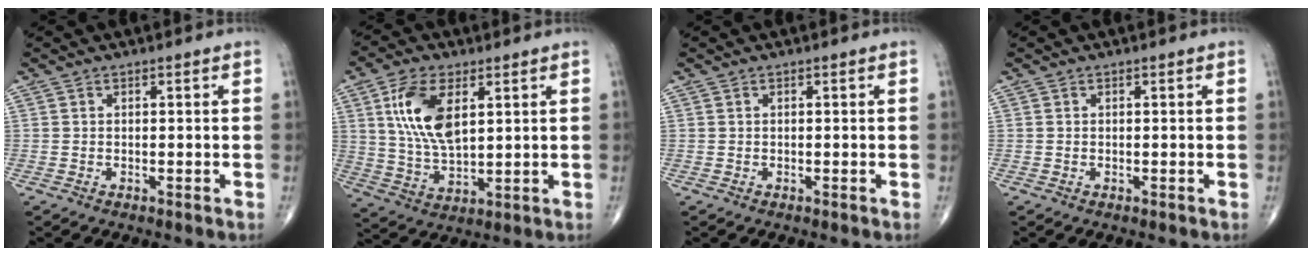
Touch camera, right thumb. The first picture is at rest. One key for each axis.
{"total": 12.3, "fx": 4.0, "fy": 6.1, "fz": 9.9, "tx": -0.192, "ty": -0.016, "tz": 0.080}
{"total": 0.0}
{"total": 0.0}